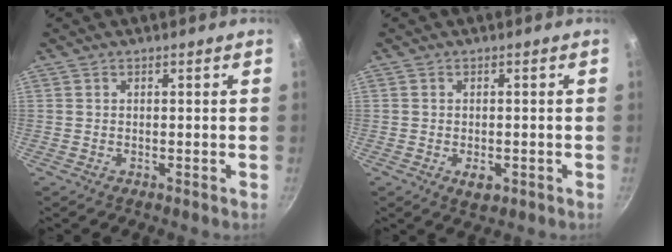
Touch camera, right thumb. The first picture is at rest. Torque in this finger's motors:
{"motor_torque": [-0.16, 0.05, 0.09, 0.39, 0.06]}